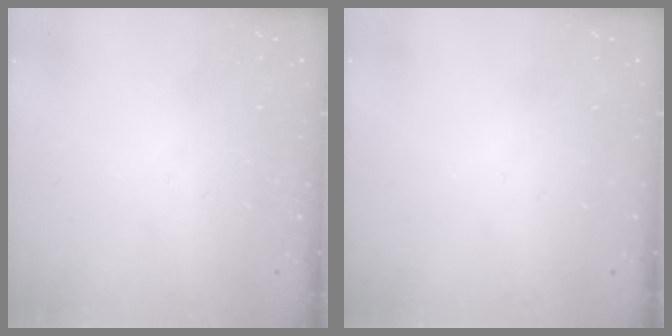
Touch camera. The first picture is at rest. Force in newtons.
{"total": 0.0}